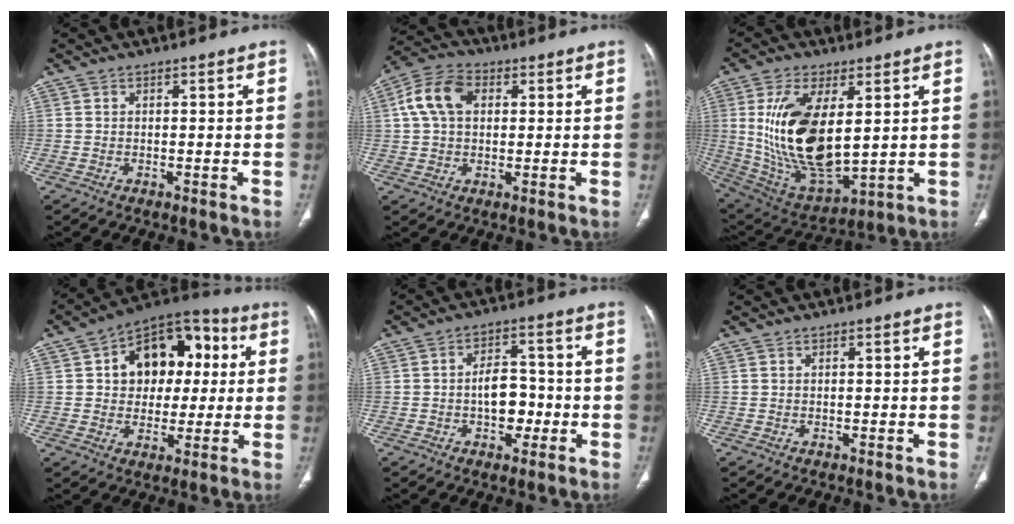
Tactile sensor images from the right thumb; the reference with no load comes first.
{"total": 9.5, "force": [2.3, 6.6, 6.5], "torque": [-0.123, 0.020, 0.036]}
{"total": 20.1, "force": [3.3, 9.6, 17.3], "torque": [-0.331, -0.026, 0.082]}
{"total": 16.9, "force": [3.2, 12.0, 11.4], "torque": [-0.107, 0.024, 0.042]}
{"total": 7.4, "force": [-1.5, 4.8, 5.4], "torque": [-0.056, 0.024, -0.027]}
{"total": 0.0}